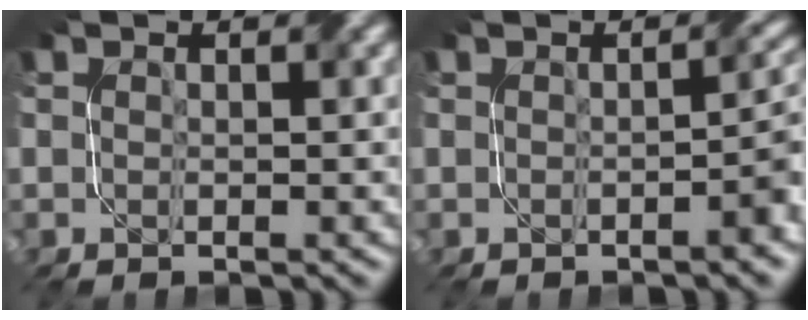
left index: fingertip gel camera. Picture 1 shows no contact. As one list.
[{"total": 2.6, "force": [-0.8, 0.6, 2.4], "torque": [-0.024, 0.011, -0.015]}]